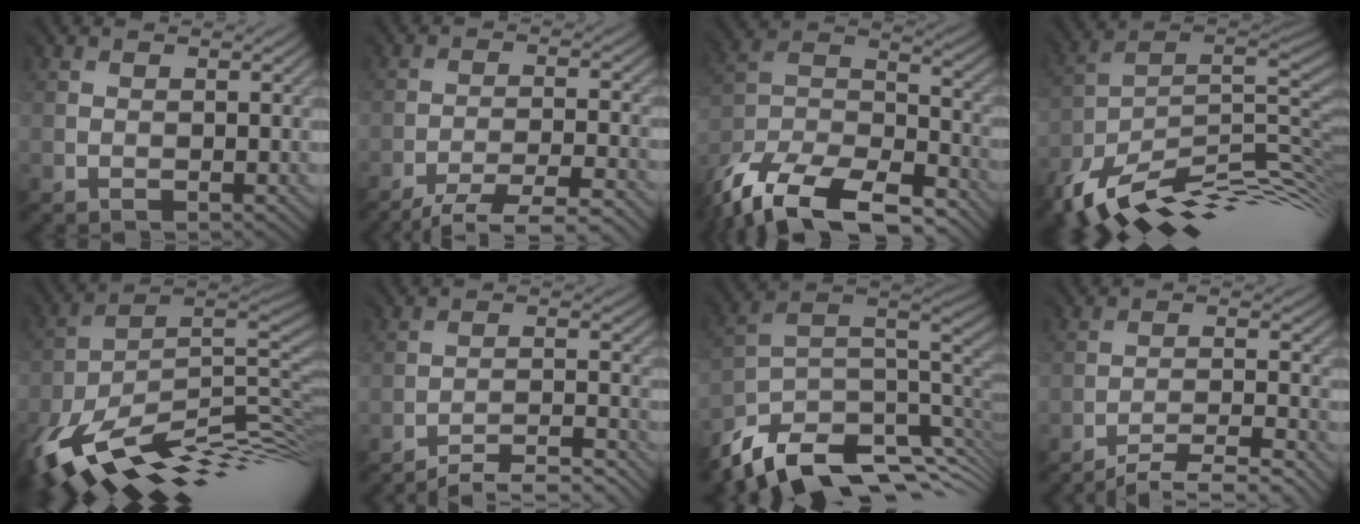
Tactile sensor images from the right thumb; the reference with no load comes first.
{"total": 4.8, "force": [-4.6, -0.3, 1.5], "torque": [-0.036, 0.002, -0.084]}
{"total": 16.8, "force": [-14.1, 6.5, 6.4], "torque": [-0.171, -0.052, -0.223]}
{"total": 12.1, "force": [-6.8, 4.3, 9.1], "torque": [-0.191, -0.006, -0.121]}
{"total": 14.9, "force": [-7.1, 6.3, 11.5], "torque": [-0.246, -0.019, -0.125]}
{"total": 7.0, "force": [-7.0, -0.1, 0.9], "torque": [-0.017, 0.002, -0.109]}
{"total": 10.1, "force": [-6.7, 4.8, 5.8], "torque": [-0.149, -0.016, -0.107]}
{"total": 6.3, "force": [-6.2, -0.3, 1.2], "torque": [-0.027, -0.001, -0.107]}